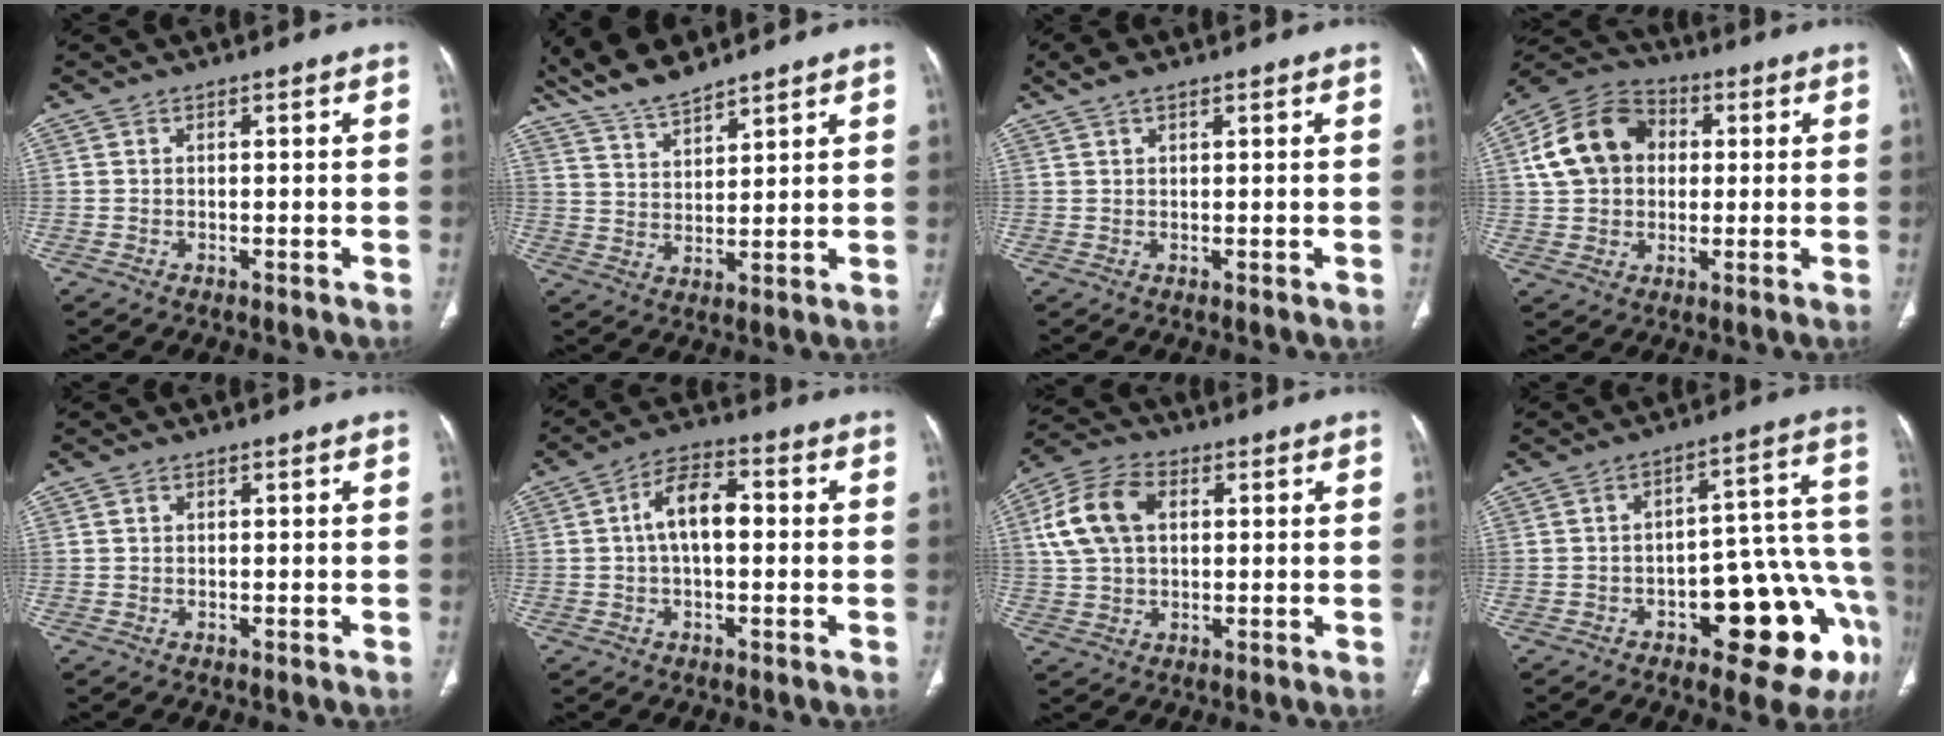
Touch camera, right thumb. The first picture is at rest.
{"total": 9.0, "force": [8.0, 1.8, 3.6], "torque": [-0.062, -0.033, 0.161]}
{"total": 3.0, "force": [1.9, 1.2, 1.8], "torque": [-0.037, 0.006, 0.036]}
{"total": 14.1, "force": [2.2, 11.2, 8.2], "torque": [-0.134, 0.020, 0.031]}
{"total": 0.7, "force": [0.3, 0.6, 0.3], "torque": [-0.002, 0.001, 0.005]}
{"total": 8.3, "force": [0.4, 4.4, 6.9], "torque": [-0.116, 0.025, -0.002]}
{"total": 11.7, "force": [2.7, 7.8, 8.3], "torque": [-0.160, 0.019, 0.046]}
{"total": 18.4, "force": [-8.1, 7.6, 14.6], "torque": [-0.105, 0.073, -0.095]}